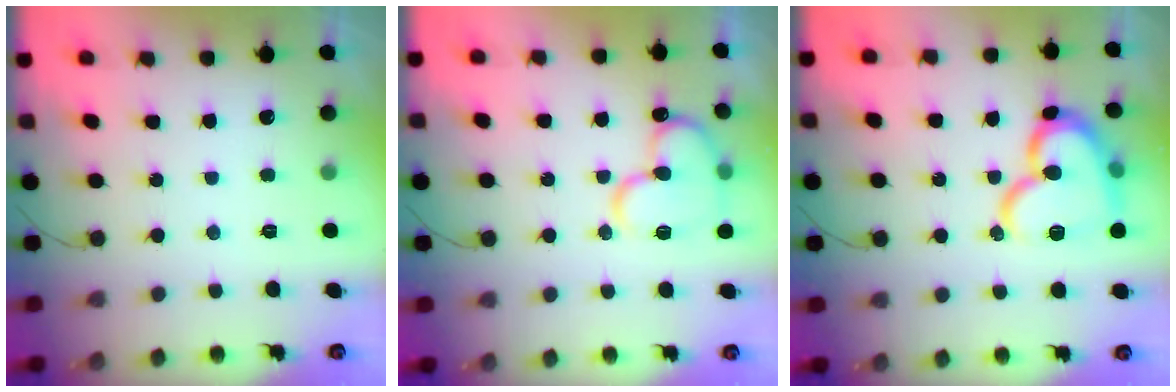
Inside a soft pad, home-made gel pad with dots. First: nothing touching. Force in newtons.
{"total": 14.9, "press": 14.8, "slide": 2.0}
{"total": 18.2, "press": 18.1, "slide": 2.1}